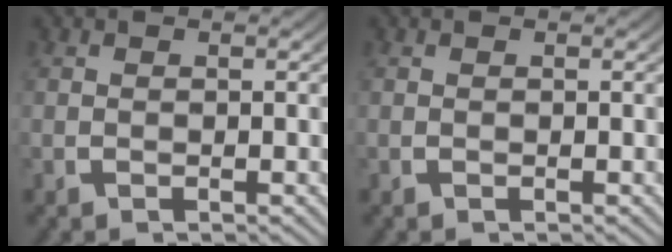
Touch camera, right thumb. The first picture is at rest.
{"total": 0.0}